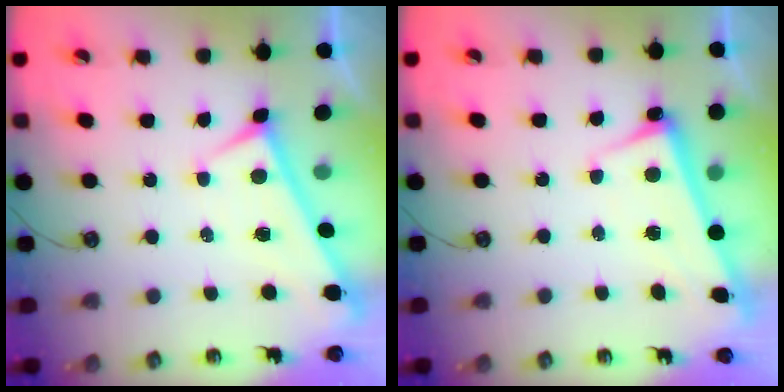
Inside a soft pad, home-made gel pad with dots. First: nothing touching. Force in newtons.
{"total": 2.8, "press": 2.7, "slide": 0.4}